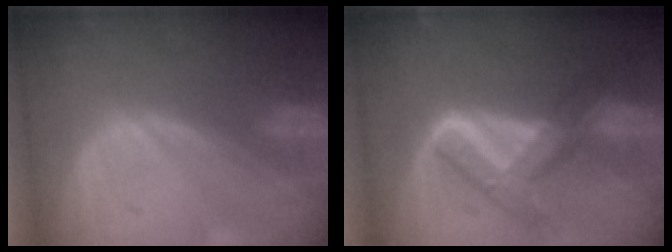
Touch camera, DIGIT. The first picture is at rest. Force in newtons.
{"total": 7.6, "press": 7.5, "slide": 0.4}